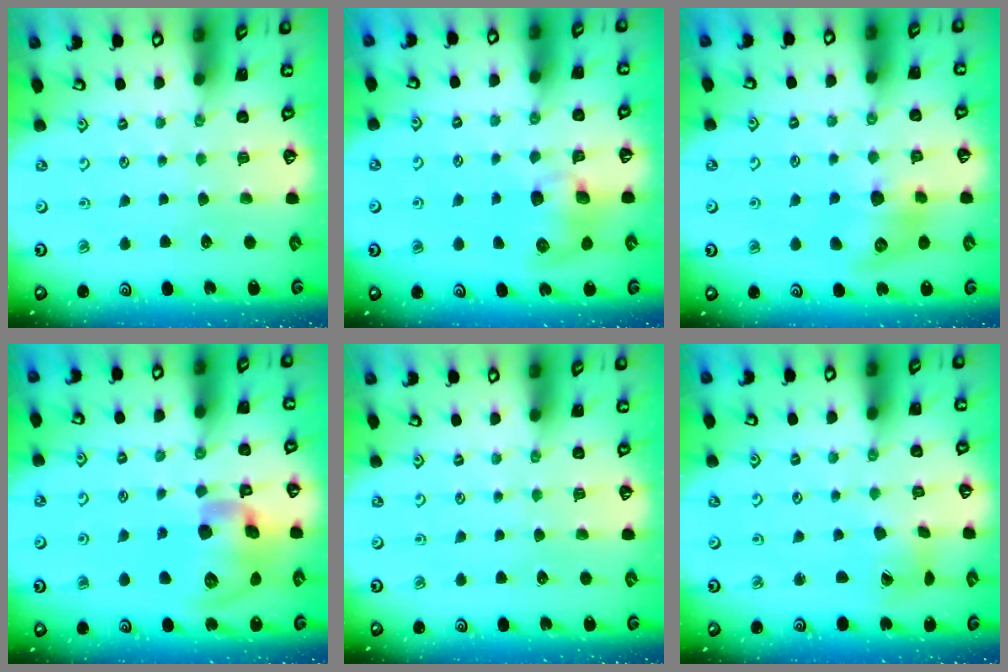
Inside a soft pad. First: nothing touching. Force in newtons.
{"total": 8.1, "press": 8.0, "slide": 1.1}
{"total": 12.6, "press": 12.5, "slide": 1.2}
{"total": 16.8, "press": 16.7, "slide": 2.3}
{"total": 0.0}
{"total": 4.1, "press": 4.1, "slide": 0.5}